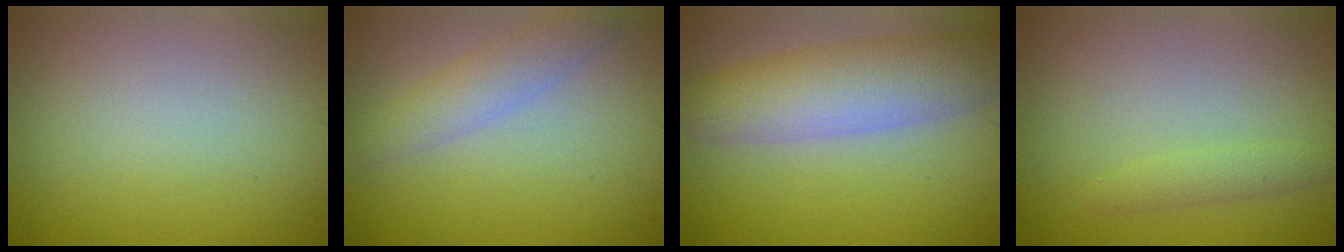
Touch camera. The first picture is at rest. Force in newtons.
{"total": 2.6, "press": 2.6, "slide": 0.1}
{"total": 6.5, "press": 6.5, "slide": 0.2}
{"total": 1.4, "press": 1.4, "slide": 0.1}